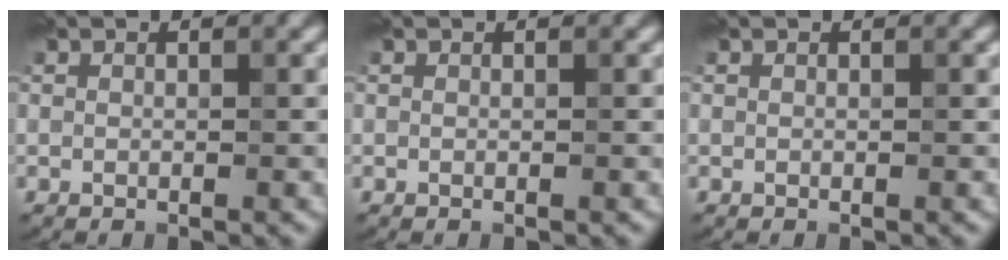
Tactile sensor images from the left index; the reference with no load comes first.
{"total": 0.0}
{"total": 0.0}